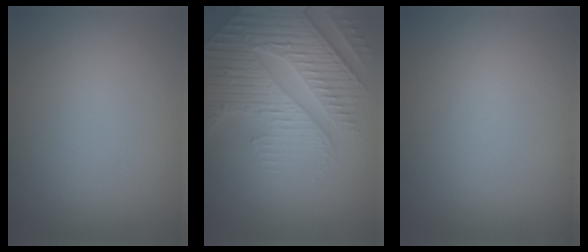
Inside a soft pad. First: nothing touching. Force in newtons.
{"total": 6.5, "press": 5.2, "slide": 3.9}
{"total": 0.0}